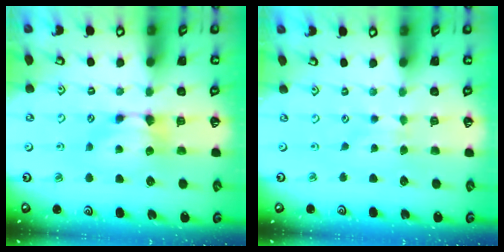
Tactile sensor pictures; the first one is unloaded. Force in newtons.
{"total": 2.7, "press": 2.7, "slide": 0.5}